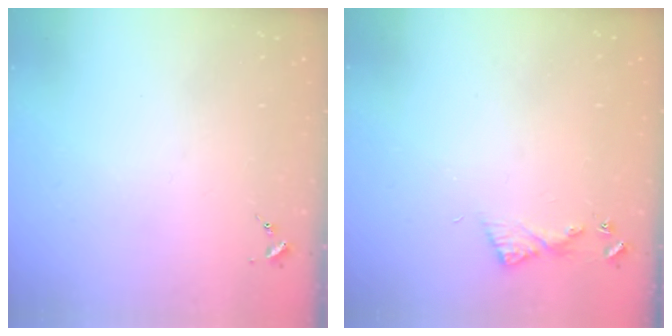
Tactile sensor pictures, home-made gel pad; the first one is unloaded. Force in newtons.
{"total": 6.1, "press": 6.1, "slide": 0.6}